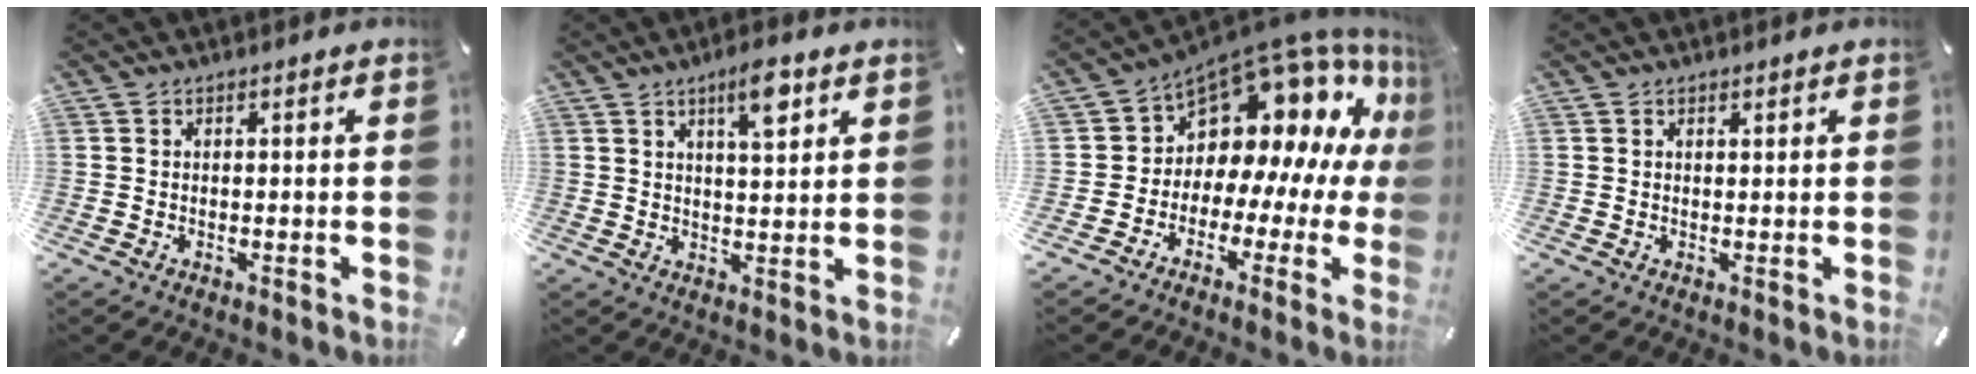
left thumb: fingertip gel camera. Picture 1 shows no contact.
{"total": 6.9, "force": [4.1, 1.8, 5.3], "torque": [-0.081, -0.014, 0.063]}
{"total": 11.9, "force": [7.1, 7.9, 5.1], "torque": [-0.081, -0.085, 0.123]}
{"total": 0.6, "force": [0.5, 0.3, 0.2], "torque": [-0.003, 0.000, 0.010]}